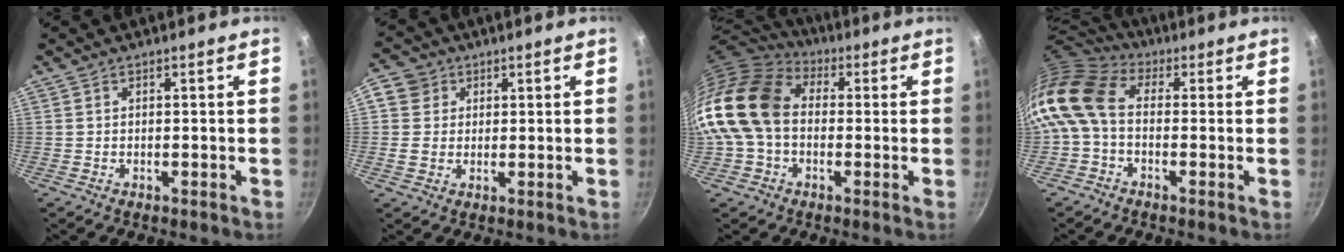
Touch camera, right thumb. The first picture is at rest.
{"total": 5.6, "force": [1.7, 5.1, 1.8], "torque": [0.004, 0.001, 0.020]}
{"total": 17.5, "force": [0.1, 12.9, 11.8], "torque": [-0.217, 0.036, -0.012]}
{"total": 11.0, "force": [-0.8, 7.5, 8.0], "torque": [-0.158, 0.029, -0.035]}